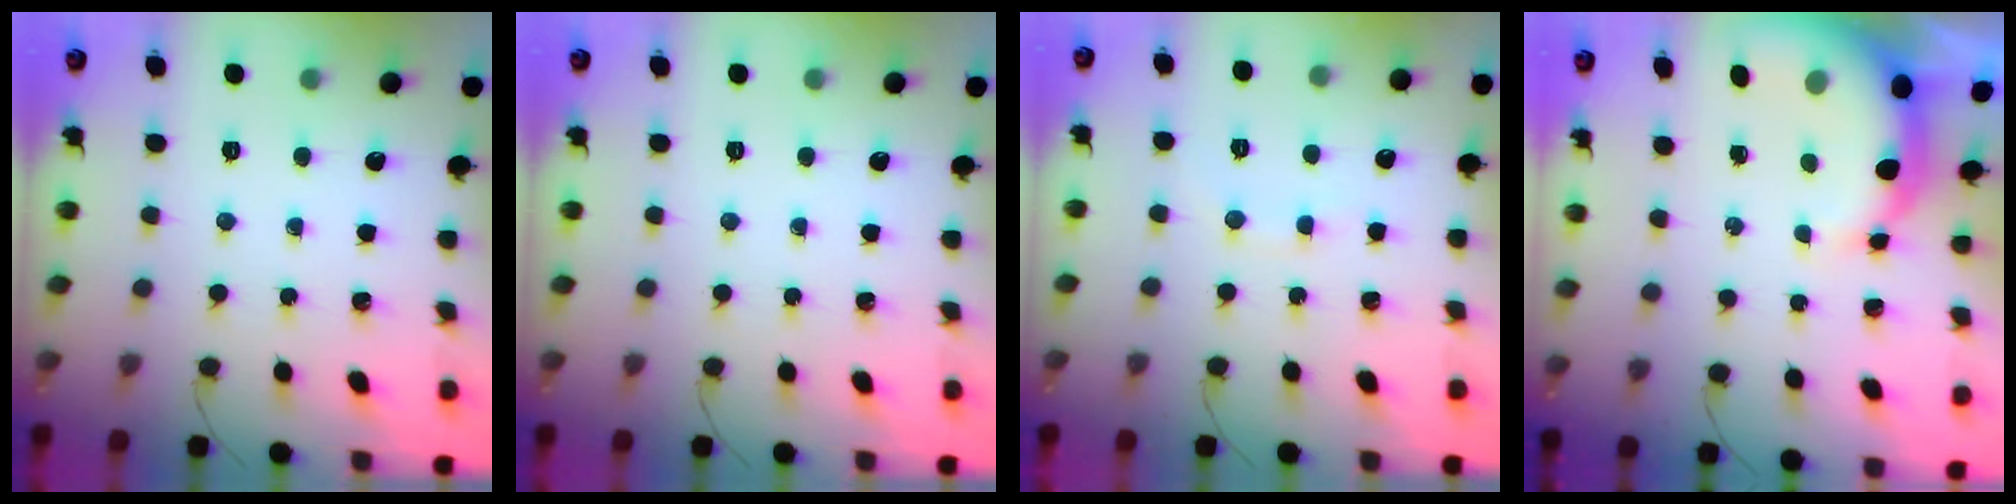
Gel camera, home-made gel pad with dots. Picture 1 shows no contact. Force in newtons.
{"total": 0.0}
{"total": 5.3, "press": 5.1, "slide": 1.4}
{"total": 8.3, "press": 8.1, "slide": 1.7}